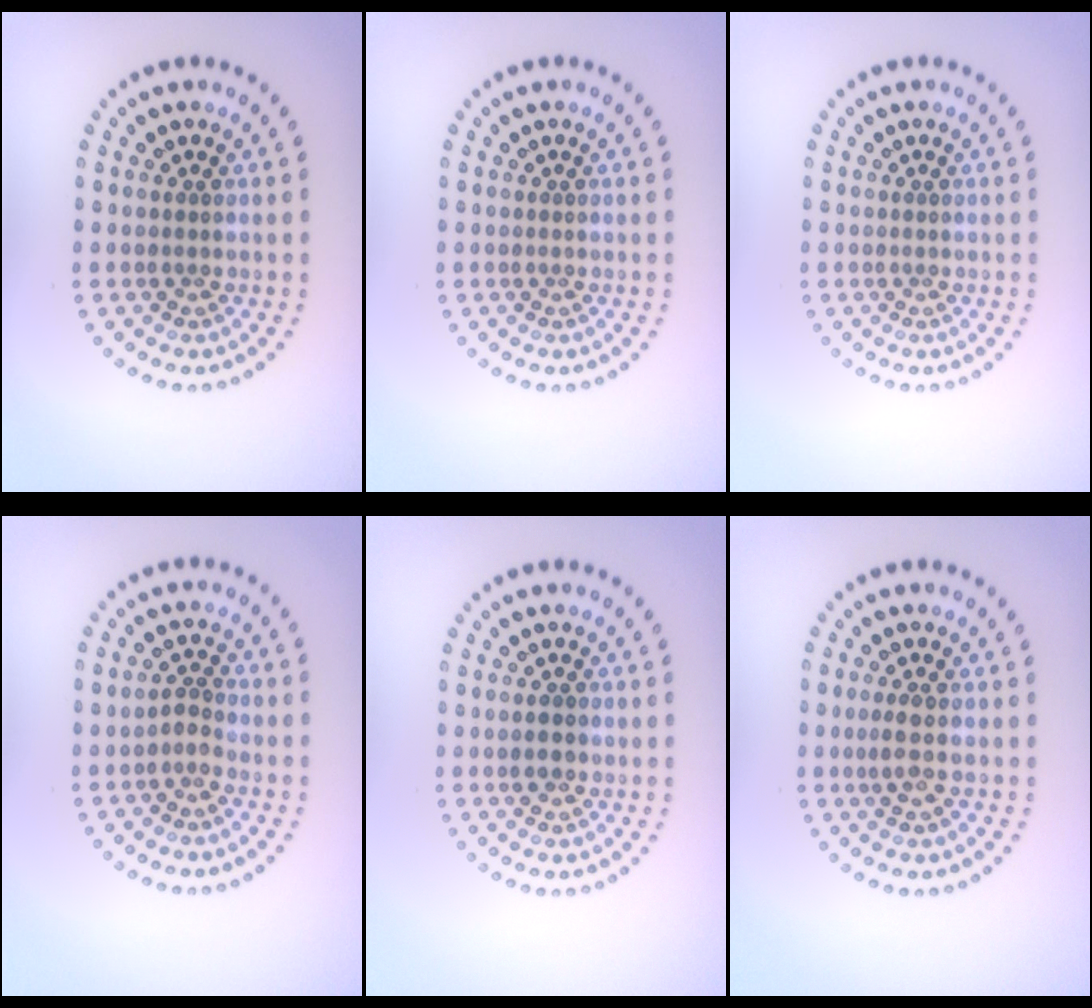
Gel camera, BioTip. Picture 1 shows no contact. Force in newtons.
{"total": 0.0}
{"total": 0.0}
{"total": 1.3, "press": 1.1, "slide": 0.7}
{"total": 1.7, "press": 1.7, "slide": 0.1}
{"total": 1.5, "press": 1.4, "slide": 0.5}